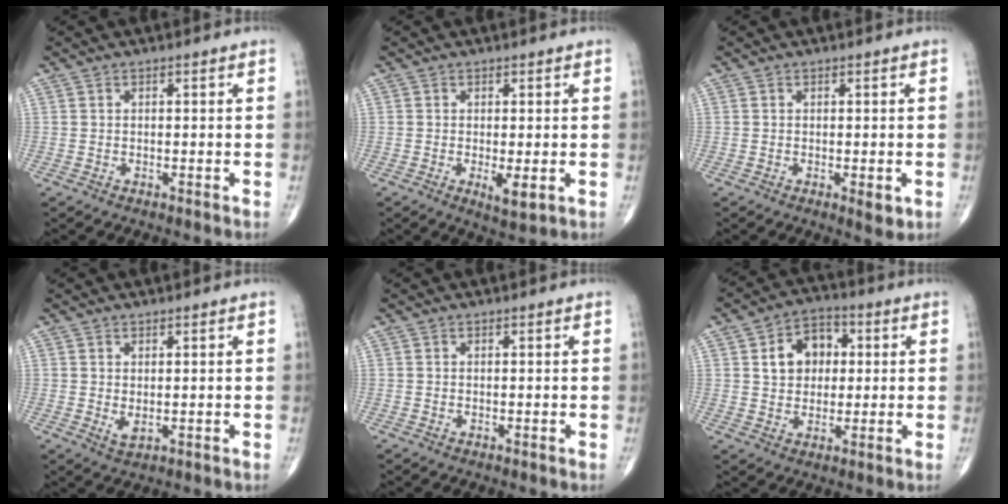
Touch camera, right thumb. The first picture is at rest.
{"total": 3.5, "force": [-0.7, 1.1, 3.3], "torque": [-0.056, -0.012, -0.009]}
{"total": 2.4, "force": [-0.6, 0.9, 2.1], "torque": [-0.028, -0.006, -0.006]}
{"total": 2.1, "force": [0.2, 1.1, 1.8], "torque": [-0.033, -0.007, 0.009]}
{"total": 0.0}
{"total": 9.6, "force": [2.1, 7.3, 5.9], "torque": [-0.062, 0.008, 0.028]}